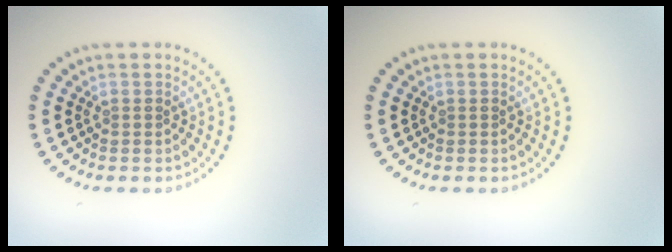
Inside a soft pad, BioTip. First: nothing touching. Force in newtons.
{"total": 0.0}